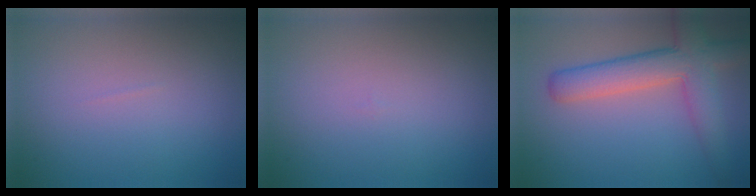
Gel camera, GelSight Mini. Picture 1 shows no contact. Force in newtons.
{"total": 0.0}
{"total": 6.4, "press": 6.4, "slide": 0.4}